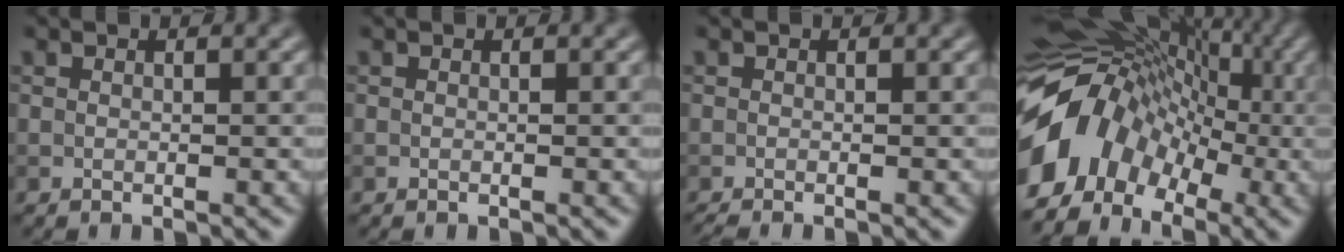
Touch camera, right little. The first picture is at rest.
{"total": 0.0}
{"total": 0.8, "force": [-0.7, 0.0, 0.4], "torque": [-0.008, -0.007, -0.017]}
{"total": 12.1, "force": [-3.9, 8.9, 7.2], "torque": [-0.139, 0.009, -0.085]}